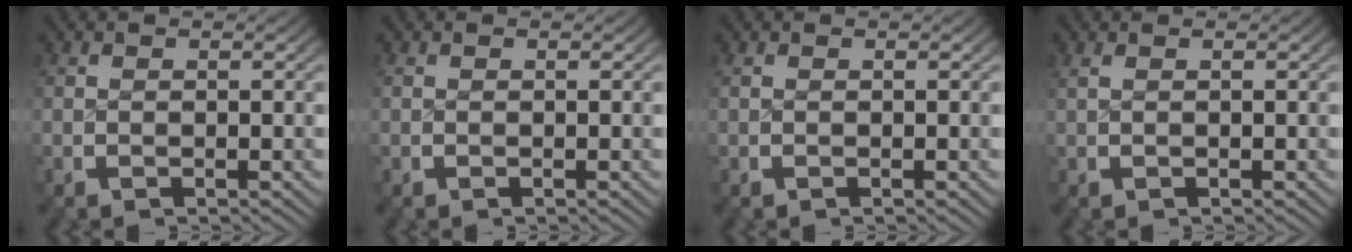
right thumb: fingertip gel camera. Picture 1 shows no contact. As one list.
[{"total": 0.0}, {"total": 0.0}, {"total": 0.6, "force": [0.4, 0.0, 0.5], "torque": [-0.010, 0.005, 0.010]}]